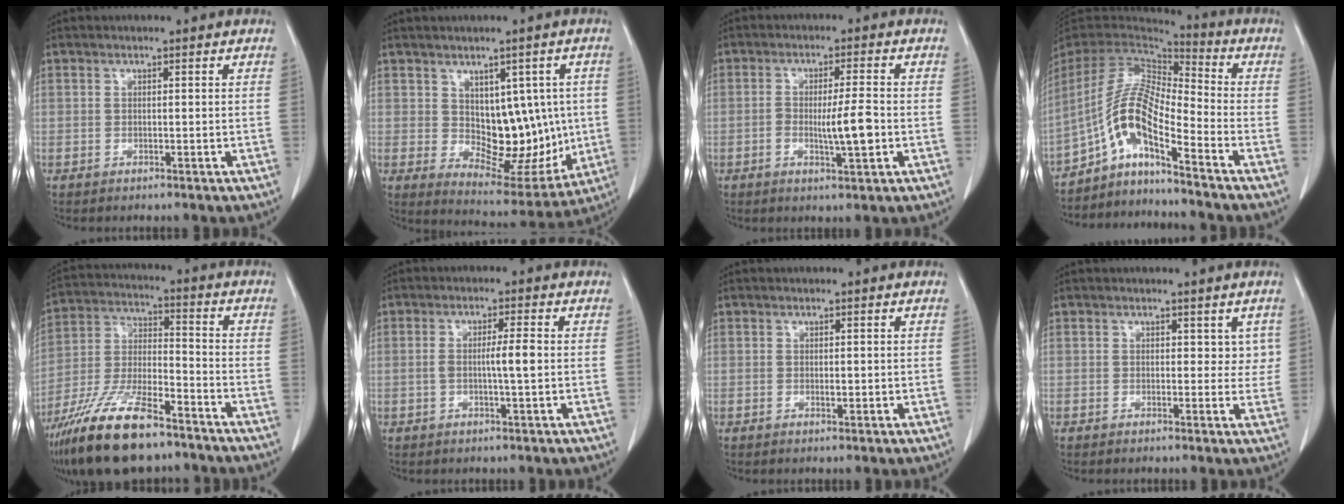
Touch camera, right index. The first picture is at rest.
{"total": 11.5, "force": [0.6, 6.8, 9.2], "torque": [-0.104, 0.009, 0.034]}
{"total": 5.7, "force": [-1.1, 0.7, 5.6], "torque": [-0.097, -0.003, -0.016]}
{"total": 9.8, "force": [-5.9, 1.2, 7.8], "torque": [-0.159, 0.013, -0.113]}
{"total": 16.4, "force": [-11.8, 4.2, 10.6], "torque": [-0.229, -0.022, -0.219]}
{"total": 4.0, "force": [-0.2, 0.1, 4.0], "torque": [-0.074, 0.001, -0.002]}
{"total": 0.9, "force": [0.1, 0.6, 0.7], "torque": [-0.010, -0.002, 0.002]}
{"total": 2.8, "force": [1.4, 1.9, 1.4], "torque": [0.001, -0.002, 0.017]}